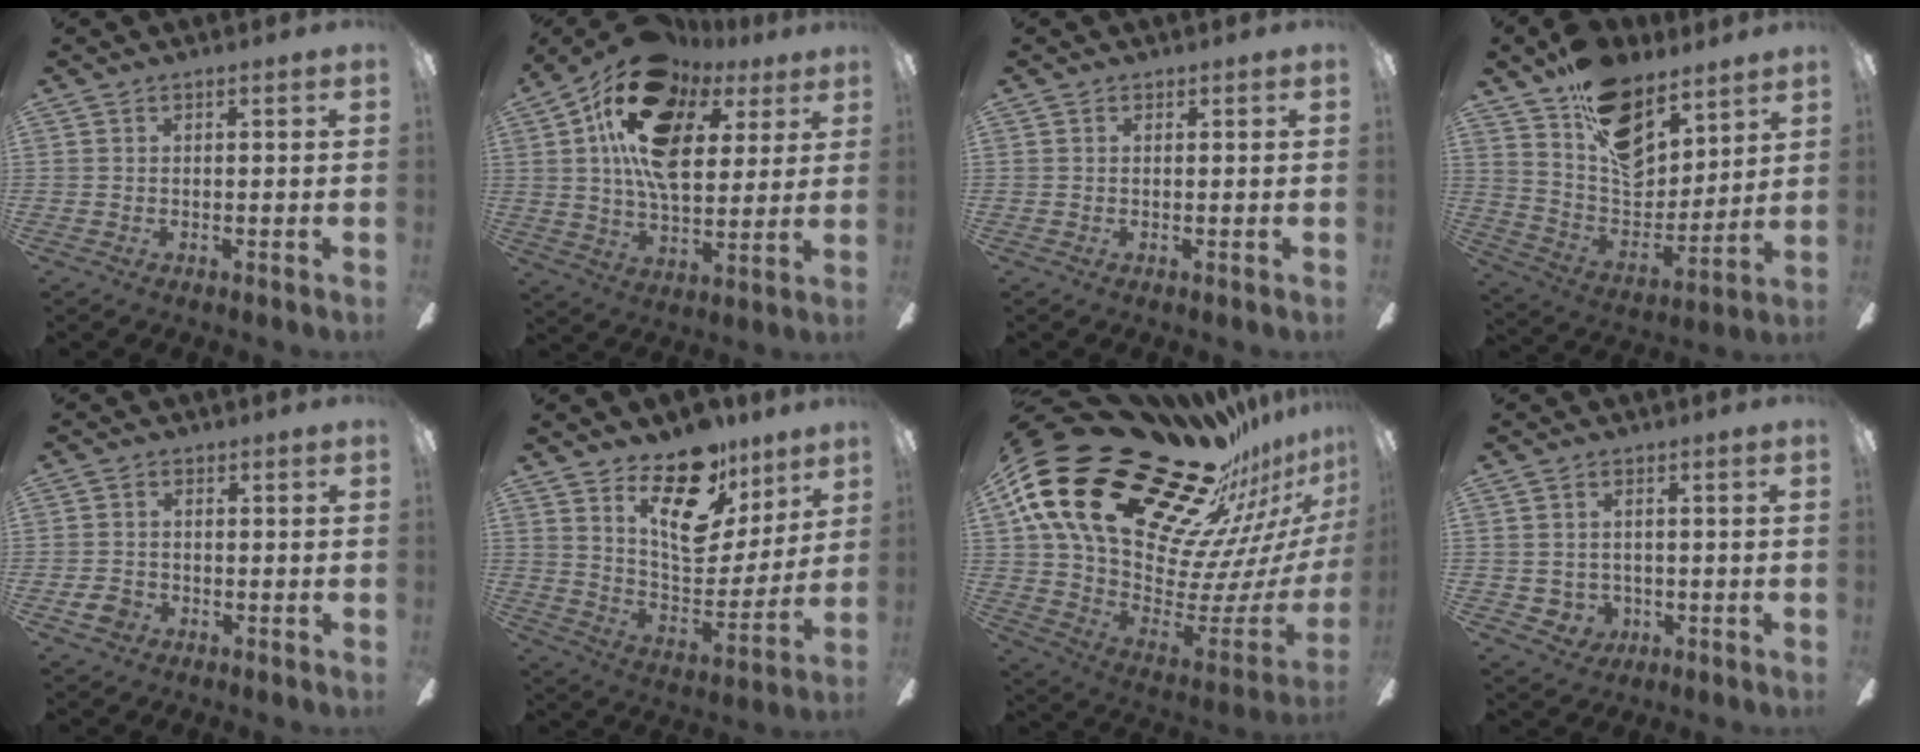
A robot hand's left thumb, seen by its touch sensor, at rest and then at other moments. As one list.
[{"total": 21.4, "force": [9.7, 11.9, 14.9], "torque": [-0.283, -0.028, 0.165]}, {"total": 0.0}, {"total": 18.7, "force": [11.7, 10.9, 9.7], "torque": [-0.161, -0.070, 0.216]}, {"total": 3.7, "force": [-1.6, 2.9, 1.7], "torque": [-0.031, 0.009, -0.029]}, {"total": 18.0, "force": [12.0, 9.2, 9.8], "torque": [-0.143, -0.086, 0.215]}, {"total": 32.8, "force": [21.6, 15.3, 19.4], "torque": [-0.298, -0.205, 0.427]}, {"total": 3.4, "force": [0.5, 3.3, 0.7], "torque": [-0.015, -0.001, 0.008]}]